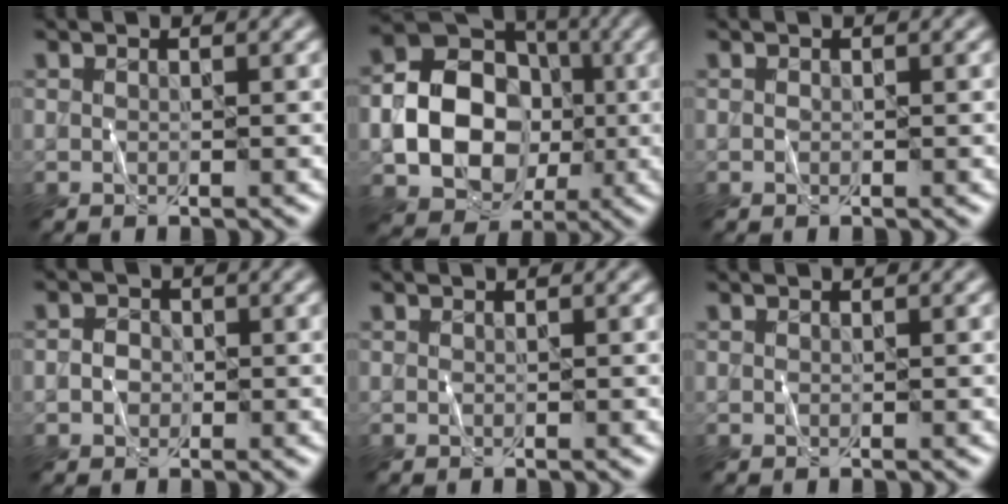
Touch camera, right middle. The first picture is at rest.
{"total": 11.5, "force": [-1.7, 9.1, 6.8], "torque": [-0.096, -0.014, -0.041]}
{"total": 0.0}
{"total": 1.7, "force": [-0.3, 1.5, 0.8], "torque": [-0.008, 0.002, -0.013]}
{"total": 0.0}
{"total": 0.0}